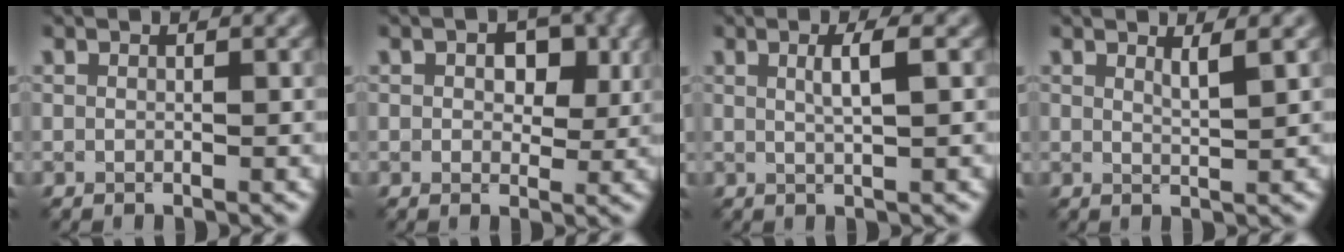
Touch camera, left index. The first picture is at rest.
{"total": 3.8, "force": [1.0, 2.4, 2.8], "torque": [-0.037, -0.001, 0.012]}
{"total": 2.4, "force": [0.6, 0.6, 2.2], "torque": [-0.033, 0.004, 0.005]}
{"total": 1.5, "force": [0.9, 0.3, 1.1], "torque": [-0.012, -0.001, 0.012]}